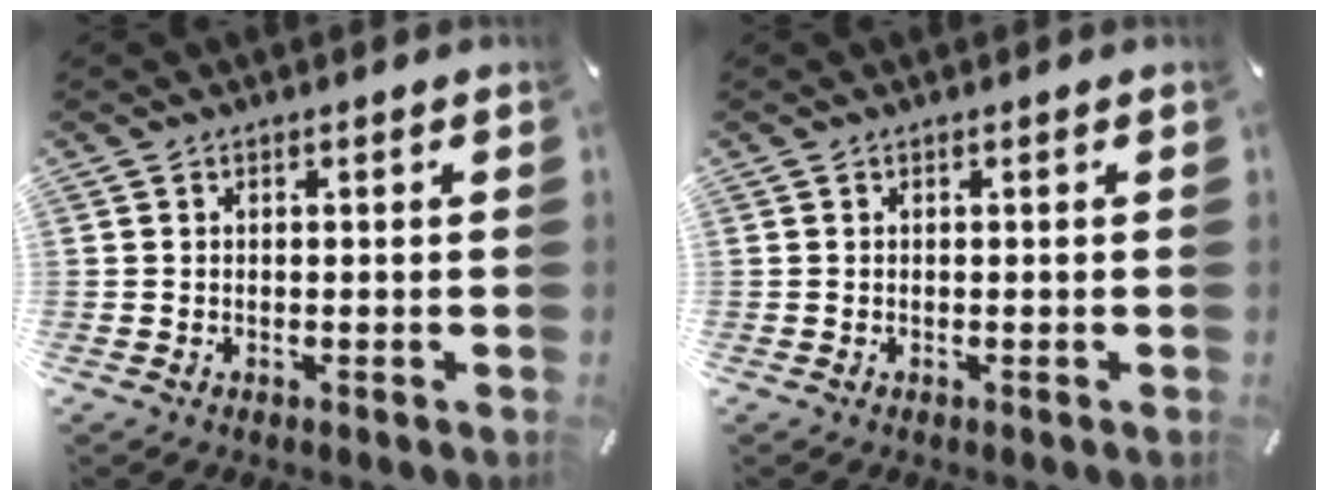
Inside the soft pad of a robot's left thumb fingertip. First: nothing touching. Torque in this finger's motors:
{"motor_torque": [0.01, -0.01, 0.01, 0.04, 0.00]}